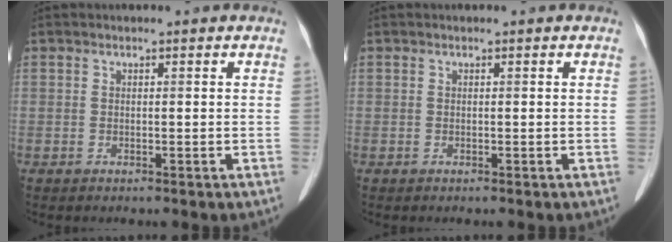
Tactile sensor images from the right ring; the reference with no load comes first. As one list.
[{"total": 0.0}]